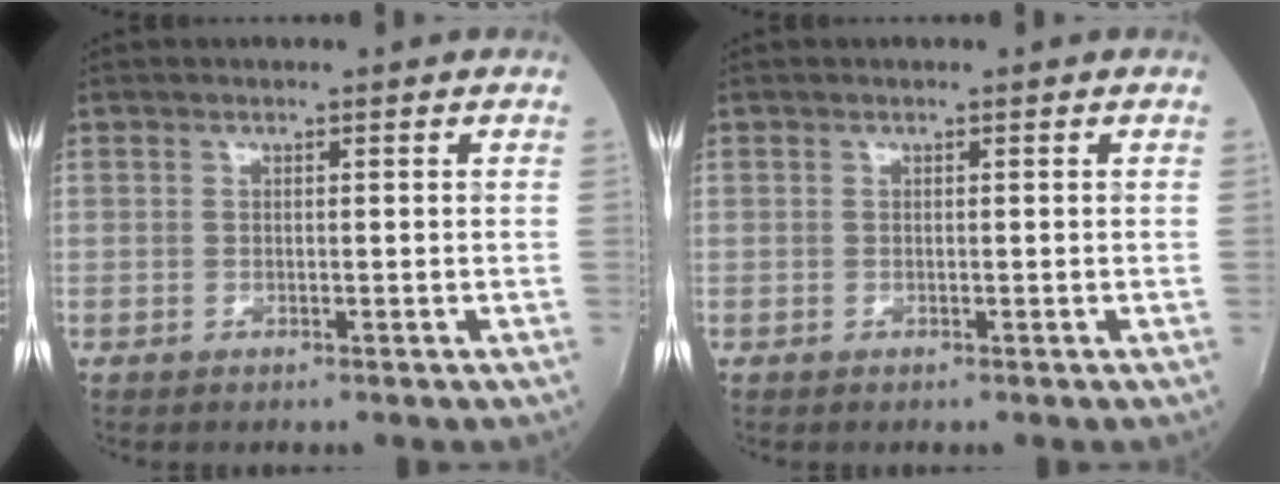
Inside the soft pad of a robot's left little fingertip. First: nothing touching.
{"total": 0.0}